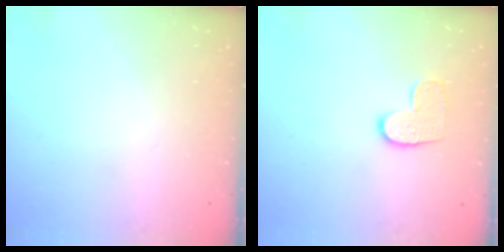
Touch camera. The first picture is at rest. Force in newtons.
{"total": 8.0, "press": 8.0, "slide": 0.4}